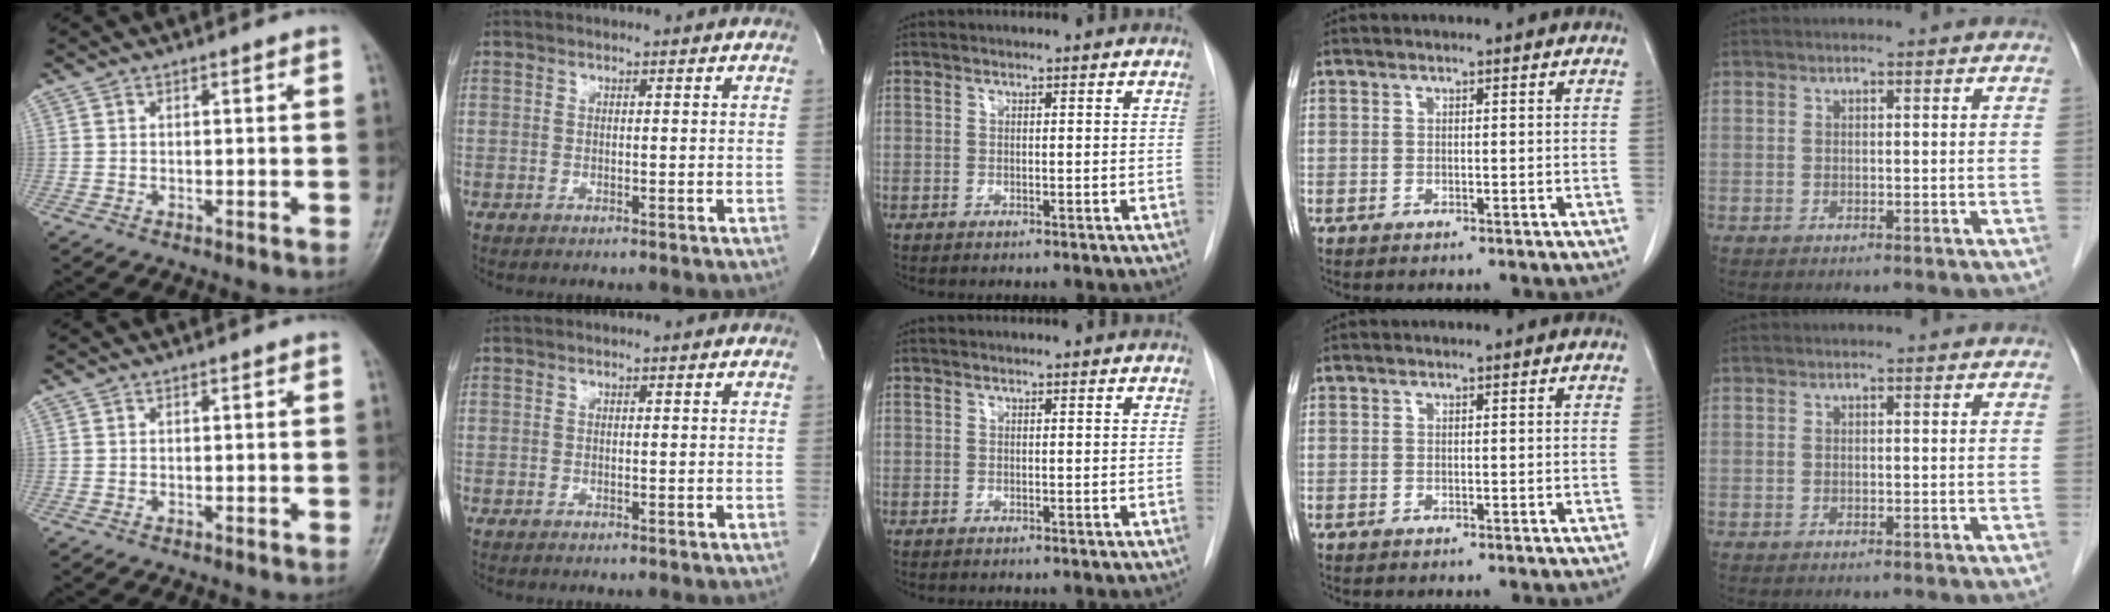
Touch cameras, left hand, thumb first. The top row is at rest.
{}